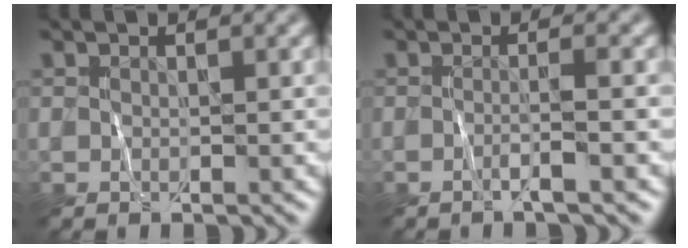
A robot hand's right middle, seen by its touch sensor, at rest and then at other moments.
{"total": 1.5, "force": [-0.6, 0.1, 1.4], "torque": [-0.019, 0.006, -0.018]}